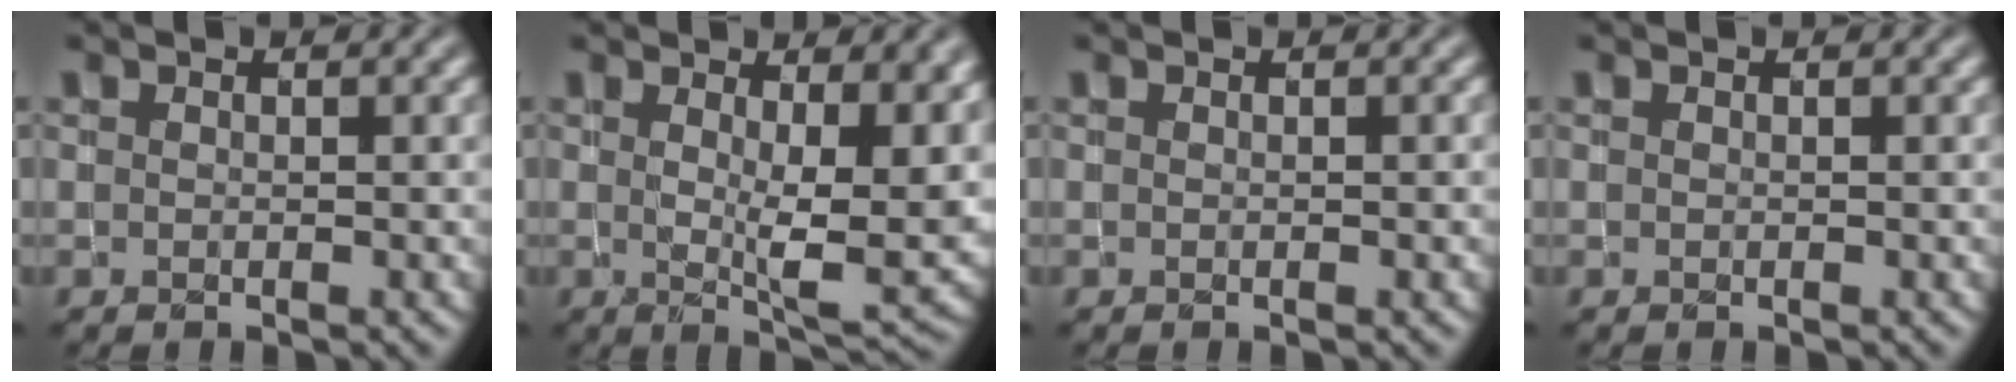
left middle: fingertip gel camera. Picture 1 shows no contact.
{"total": 8.5, "force": [2.2, 2.8, 7.7], "torque": [-0.103, -0.015, 0.038]}
{"total": 0.6, "force": [0.0, 0.2, 0.5], "torque": [-0.005, -0.001, 0.000]}
{"total": 0.0}